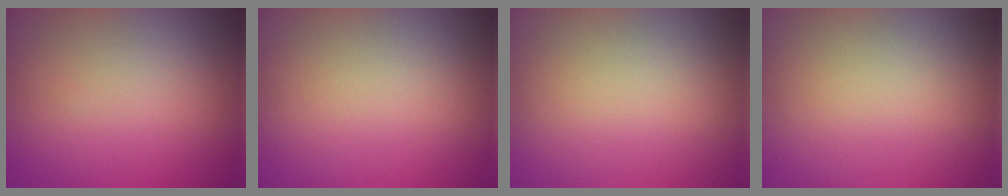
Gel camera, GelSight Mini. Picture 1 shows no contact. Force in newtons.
{"total": 0.0}
{"total": 0.0}
{"total": 0.0}